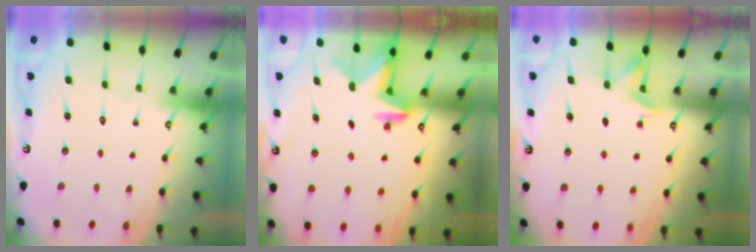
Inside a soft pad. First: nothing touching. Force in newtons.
{"total": 2.6, "press": 2.6, "slide": 0.6}
{"total": 4.1, "press": 3.8, "slide": 1.5}